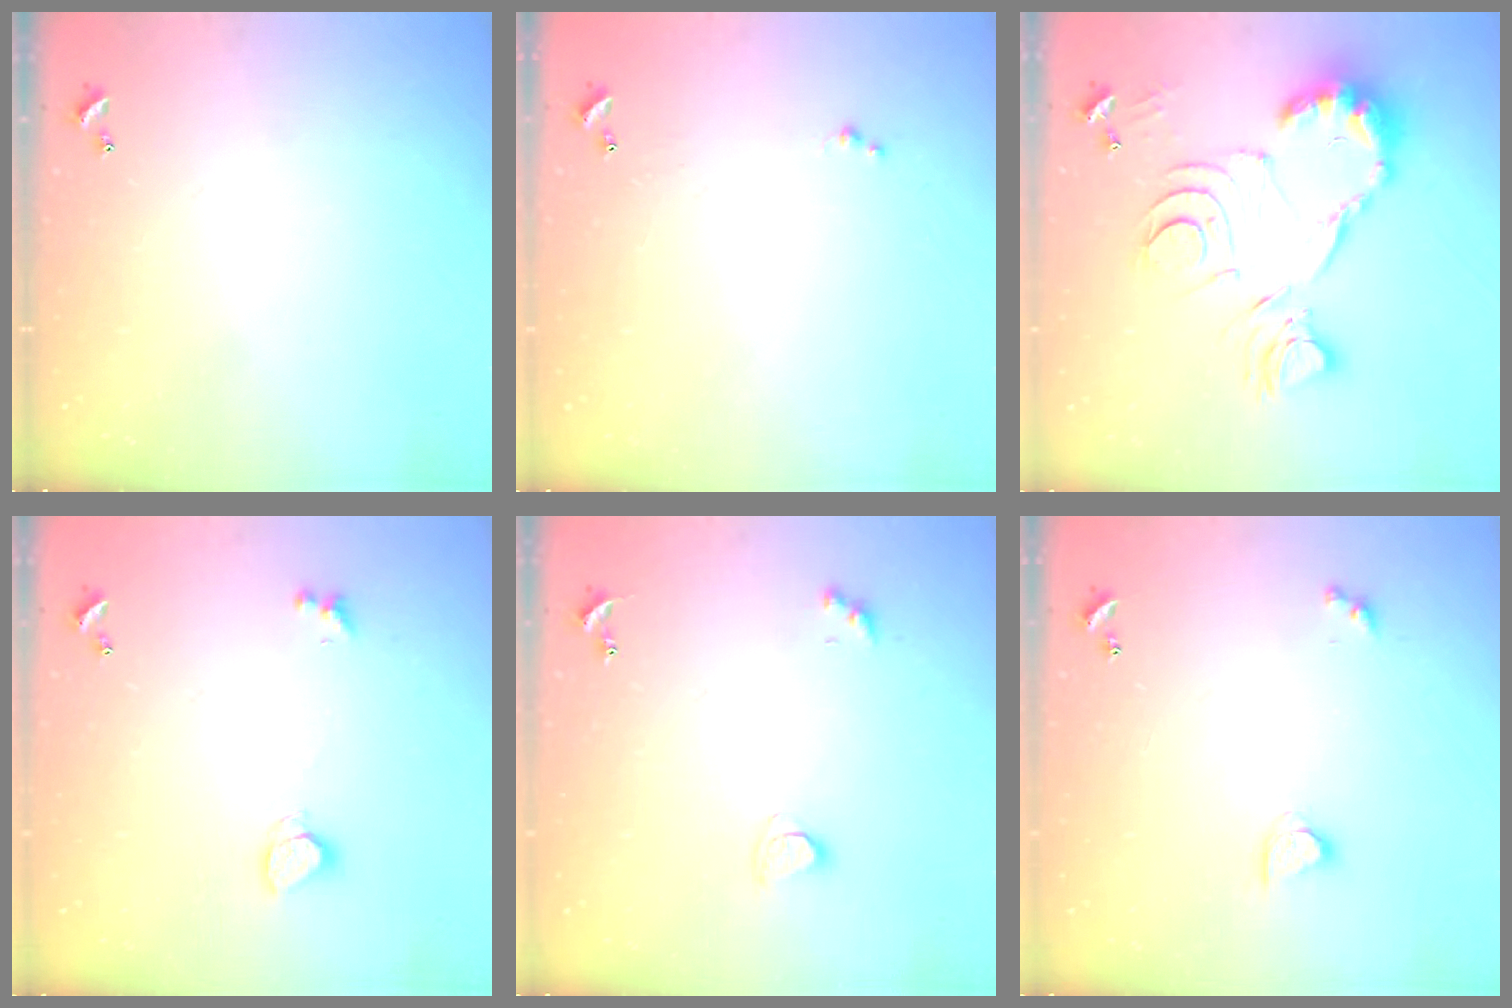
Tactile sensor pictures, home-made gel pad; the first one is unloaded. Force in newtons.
{"total": 1.2, "press": 1.2, "slide": 0.2}
{"total": 15.2, "press": 15.2, "slide": 1.1}
{"total": 2.3, "press": 2.2, "slide": 0.7}
{"total": 1.7, "press": 1.6, "slide": 0.4}
{"total": 2.9, "press": 2.9, "slide": 0.3}